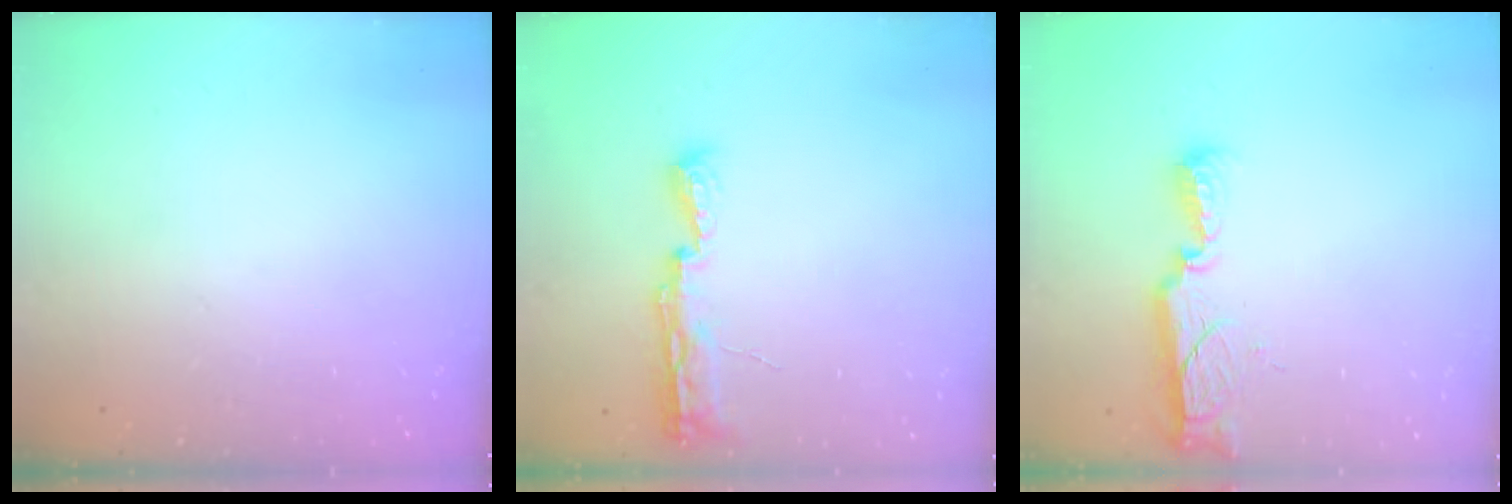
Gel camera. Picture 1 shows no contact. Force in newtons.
{"total": 8.1, "press": 8.0, "slide": 0.9}
{"total": 11.7, "press": 10.4, "slide": 5.3}